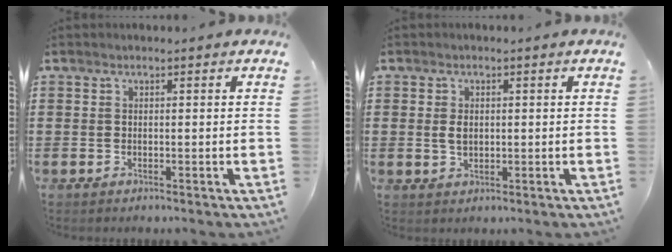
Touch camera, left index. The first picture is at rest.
{"total": 2.2, "force": [0.2, 1.4, 1.7], "torque": [-0.038, 0.006, 0.004]}